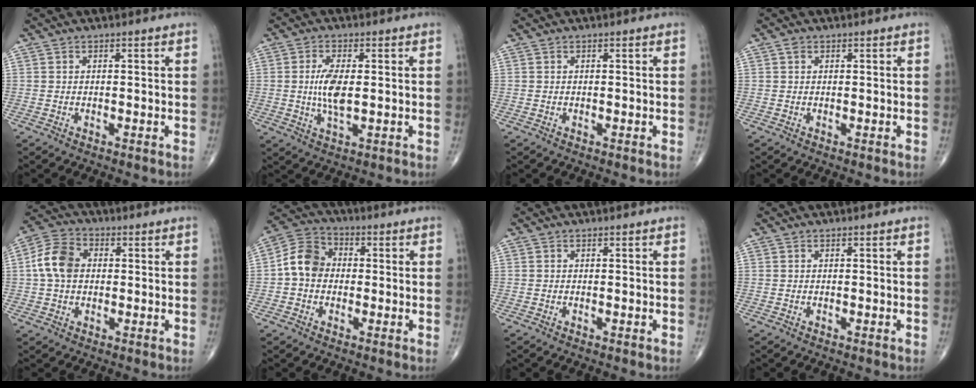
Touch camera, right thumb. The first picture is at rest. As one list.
[{"total": 6.8, "force": [0.2, 2.7, 6.2], "torque": [-0.126, -0.010, 0.001]}, {"total": 0.0}, {"total": 0.8, "force": [0.4, 0.6, 0.4], "torque": [-0.006, 0.002, 0.006]}, {"total": 8.6, "force": [0.7, 6.3, 5.8], "torque": [-0.107, 0.020, 0.005]}, {"total": 8.2, "force": [-0.3, 6.7, 4.7], "torque": [-0.073, 0.028, -0.020]}, {"total": 0.0}, {"total": 0.0}]